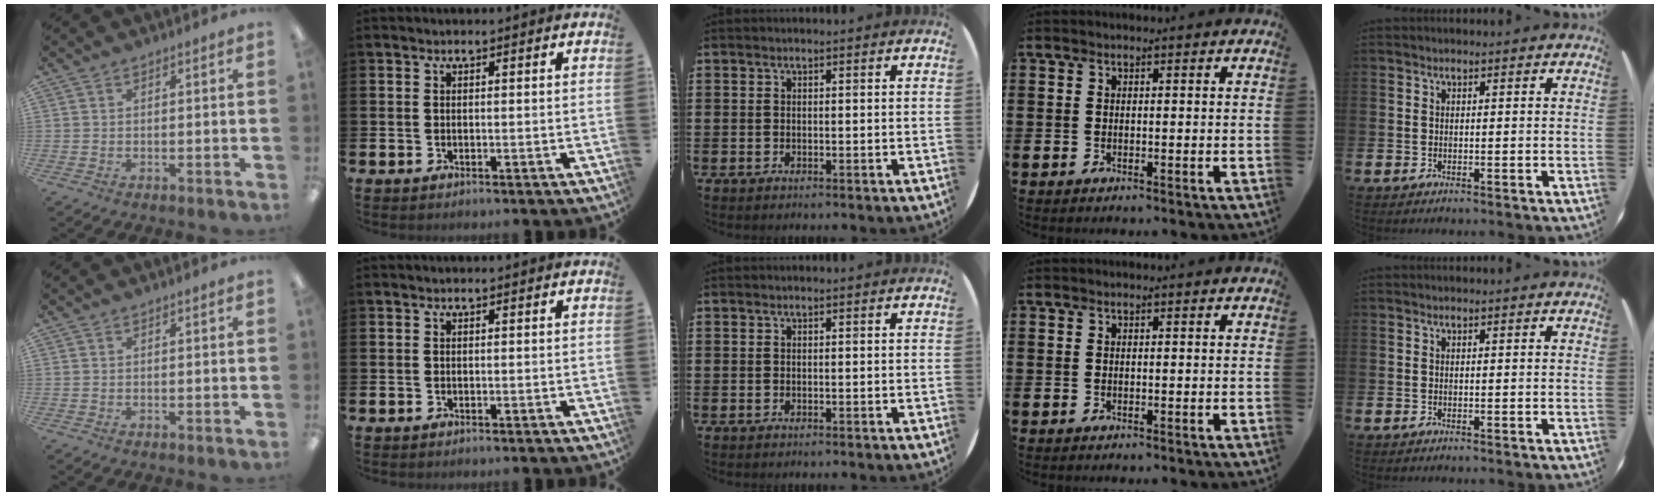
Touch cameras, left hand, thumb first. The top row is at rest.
{}